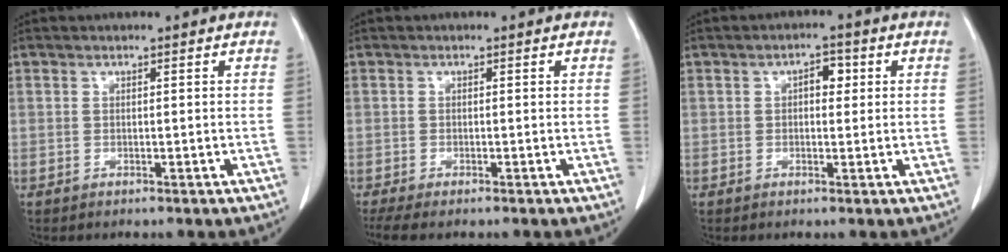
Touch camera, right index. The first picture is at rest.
{"total": 2.7, "force": [-2.3, 0.3, 1.4], "torque": [-0.024, -0.008, -0.038]}
{"total": 2.7, "force": [0.6, 1.5, 2.2], "torque": [-0.033, 0.011, 0.006]}